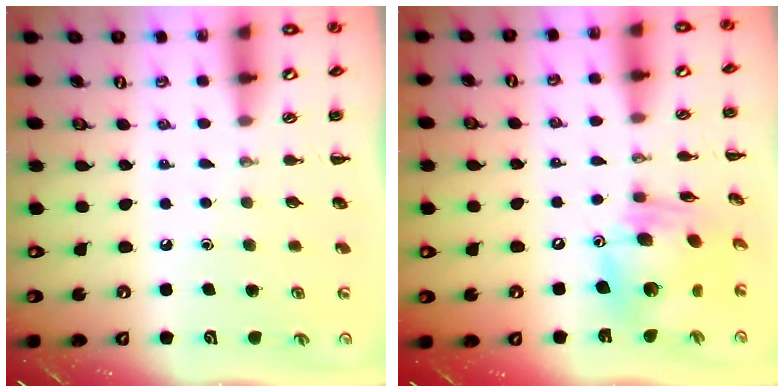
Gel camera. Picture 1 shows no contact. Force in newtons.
{"total": 14.0, "press": 13.4, "slide": 3.9}